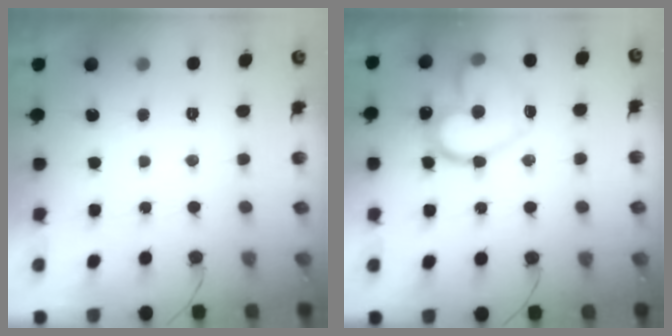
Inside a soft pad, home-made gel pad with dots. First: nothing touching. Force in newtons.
{"total": 18.8, "press": 18.7, "slide": 1.8}